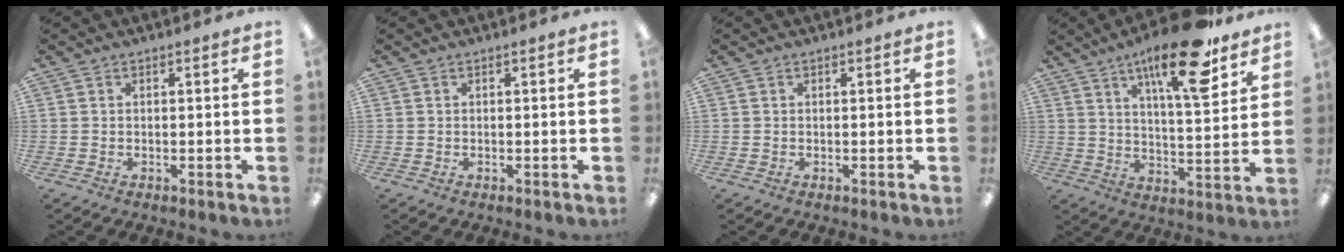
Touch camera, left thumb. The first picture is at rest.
{"total": 0.0}
{"total": 0.0}
{"total": 18.3, "force": [11.6, 5.4, 13.0], "torque": [-0.195, -0.057, 0.179]}